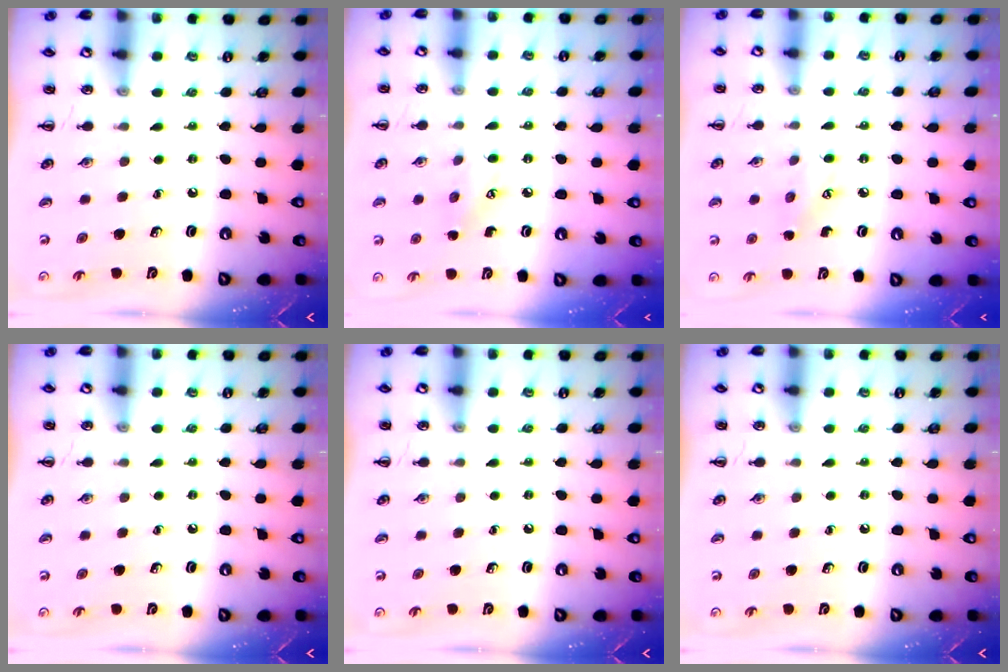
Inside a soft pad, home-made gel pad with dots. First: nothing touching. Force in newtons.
{"total": 5.9, "press": 5.7, "slide": 1.6}
{"total": 5.9, "press": 5.7, "slide": 1.6}
{"total": 0.0}
{"total": 0.0}
{"total": 0.0}